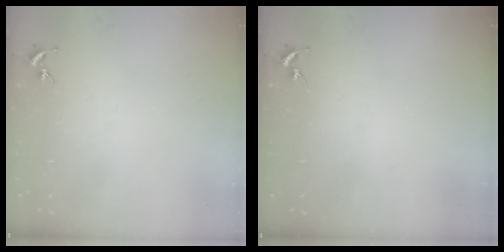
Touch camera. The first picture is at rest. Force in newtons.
{"total": 0.0}